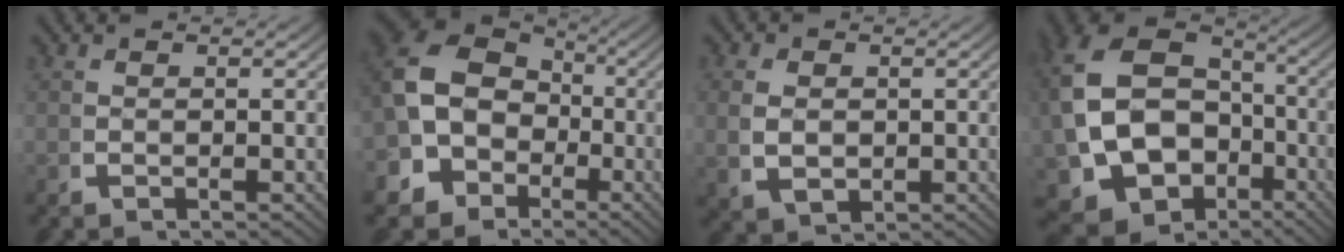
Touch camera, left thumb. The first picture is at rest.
{"total": 11.5, "force": [-0.2, 9.7, 6.1], "torque": [-0.147, -0.035, 0.000]}
{"total": 3.7, "force": [0.0, 2.8, 2.5], "torque": [-0.057, -0.019, 0.017]}
{"total": 18.7, "force": [-2.9, 15.3, 10.5], "torque": [-0.253, -0.074, -0.027]}